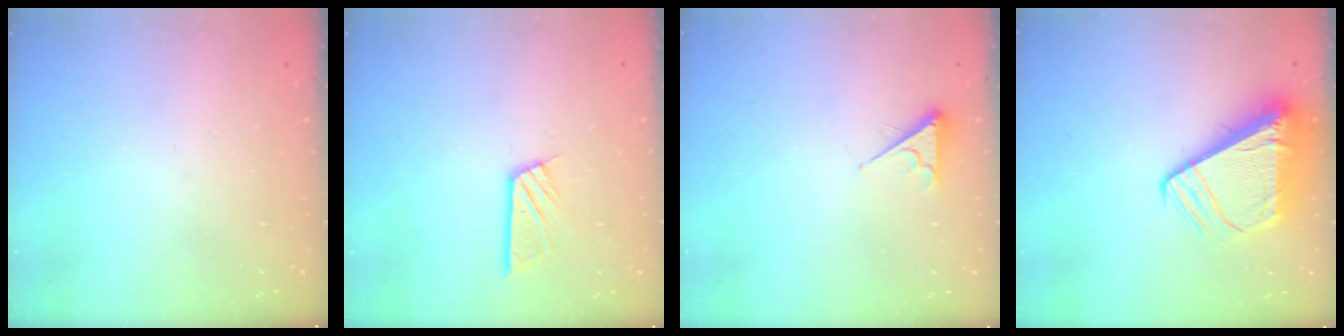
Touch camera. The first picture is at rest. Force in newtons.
{"total": 7.5, "press": 7.5, "slide": 0.7}
{"total": 3.3, "press": 3.2, "slide": 0.4}
{"total": 11.3, "press": 11.2, "slide": 1.1}